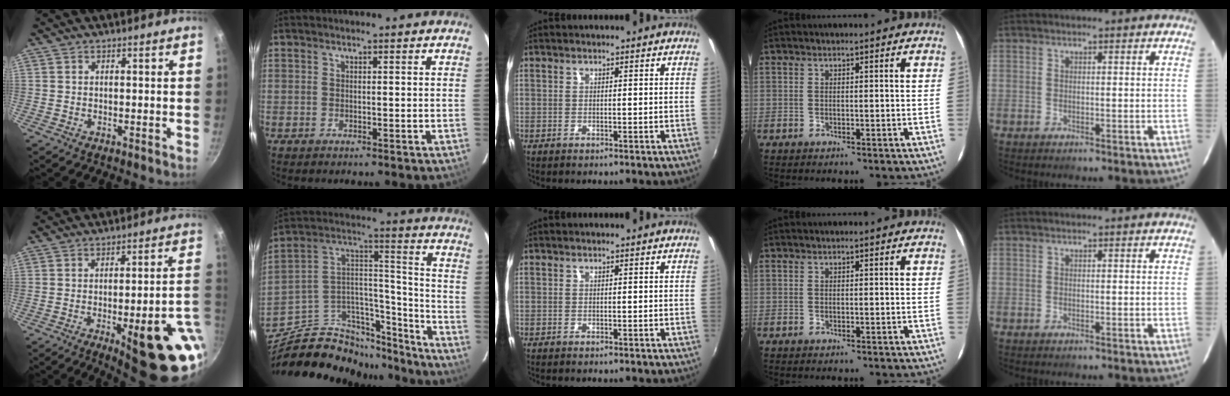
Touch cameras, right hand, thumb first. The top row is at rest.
{"thumb": {"total": 21.5, "force": [-7.1, 6.1, 19.4], "torque": [-0.202, 0.017, -0.086]}, "index": {"total": 24.1, "force": [-18.9, 11.6, 9.5], "torque": [-0.178, 0.077, -0.277]}}